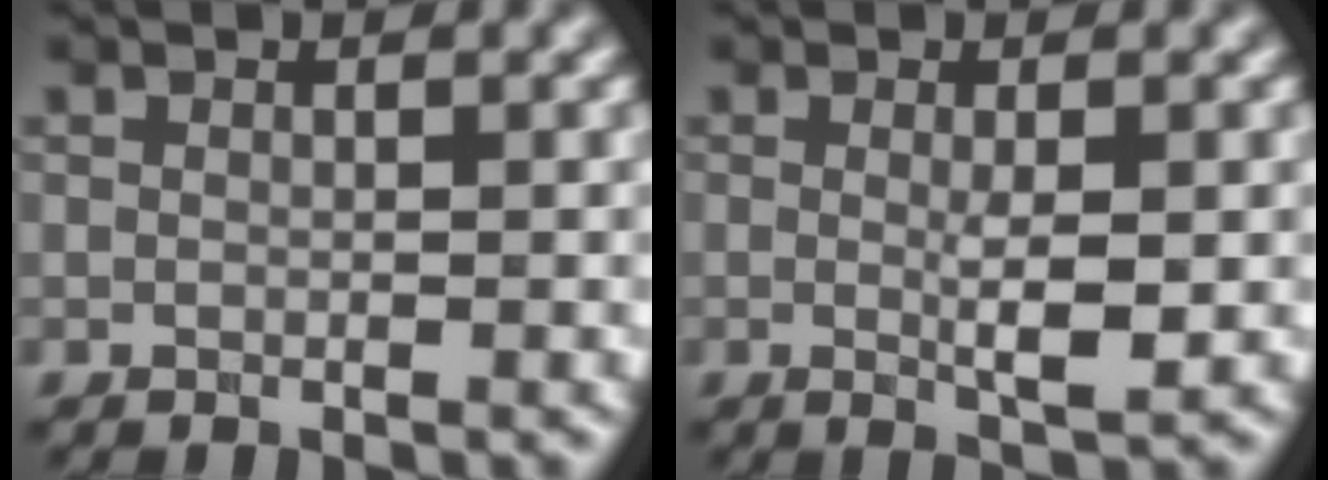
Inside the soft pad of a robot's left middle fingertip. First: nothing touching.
{"total": 2.7, "force": [-0.1, 0.4, 2.7], "torque": [-0.048, -0.005, 0.002]}